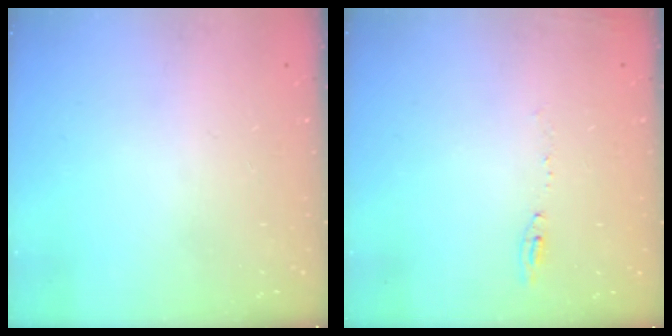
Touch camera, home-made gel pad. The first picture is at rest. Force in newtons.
{"total": 4.7, "press": 4.7, "slide": 0.6}